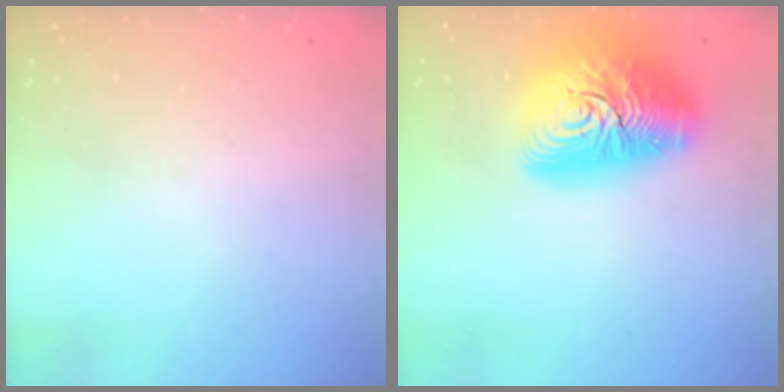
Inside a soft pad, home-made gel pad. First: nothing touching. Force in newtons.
{"total": 23.5, "press": 23.4, "slide": 1.6}